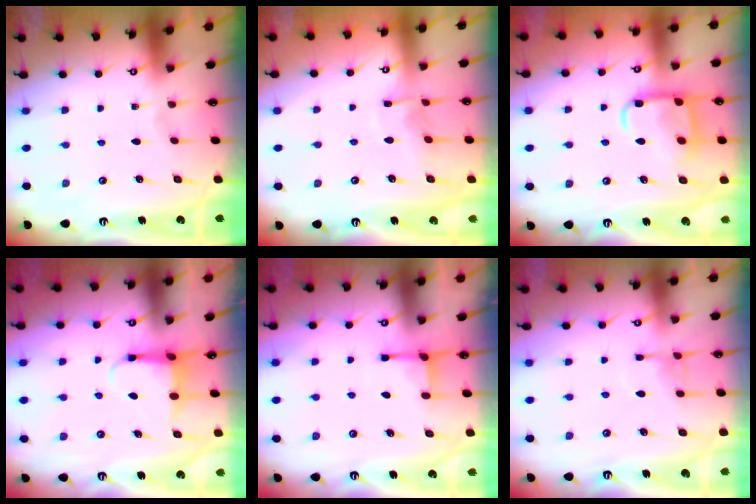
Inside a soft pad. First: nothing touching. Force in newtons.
{"total": 5.5, "press": 5.5, "slide": 0.7}
{"total": 12.1, "press": 12.1, "slide": 1.1}
{"total": 4.6, "press": 4.5, "slide": 0.5}
{"total": 2.4, "press": 2.4, "slide": 0.3}
{"total": 6.6, "press": 6.6, "slide": 0.8}